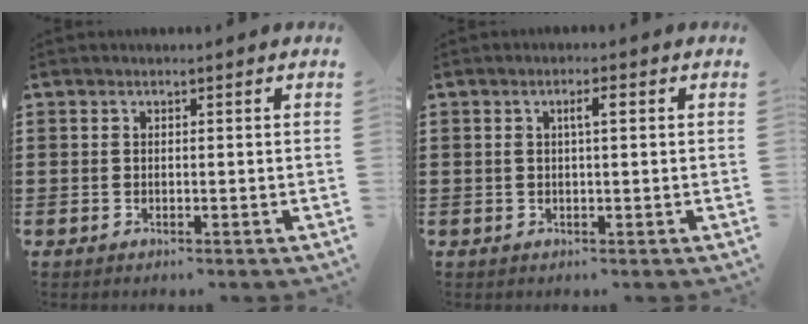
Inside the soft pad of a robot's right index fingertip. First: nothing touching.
{"total": 2.3, "force": [0.5, 0.5, 2.2], "torque": [-0.043, 0.005, 0.006]}